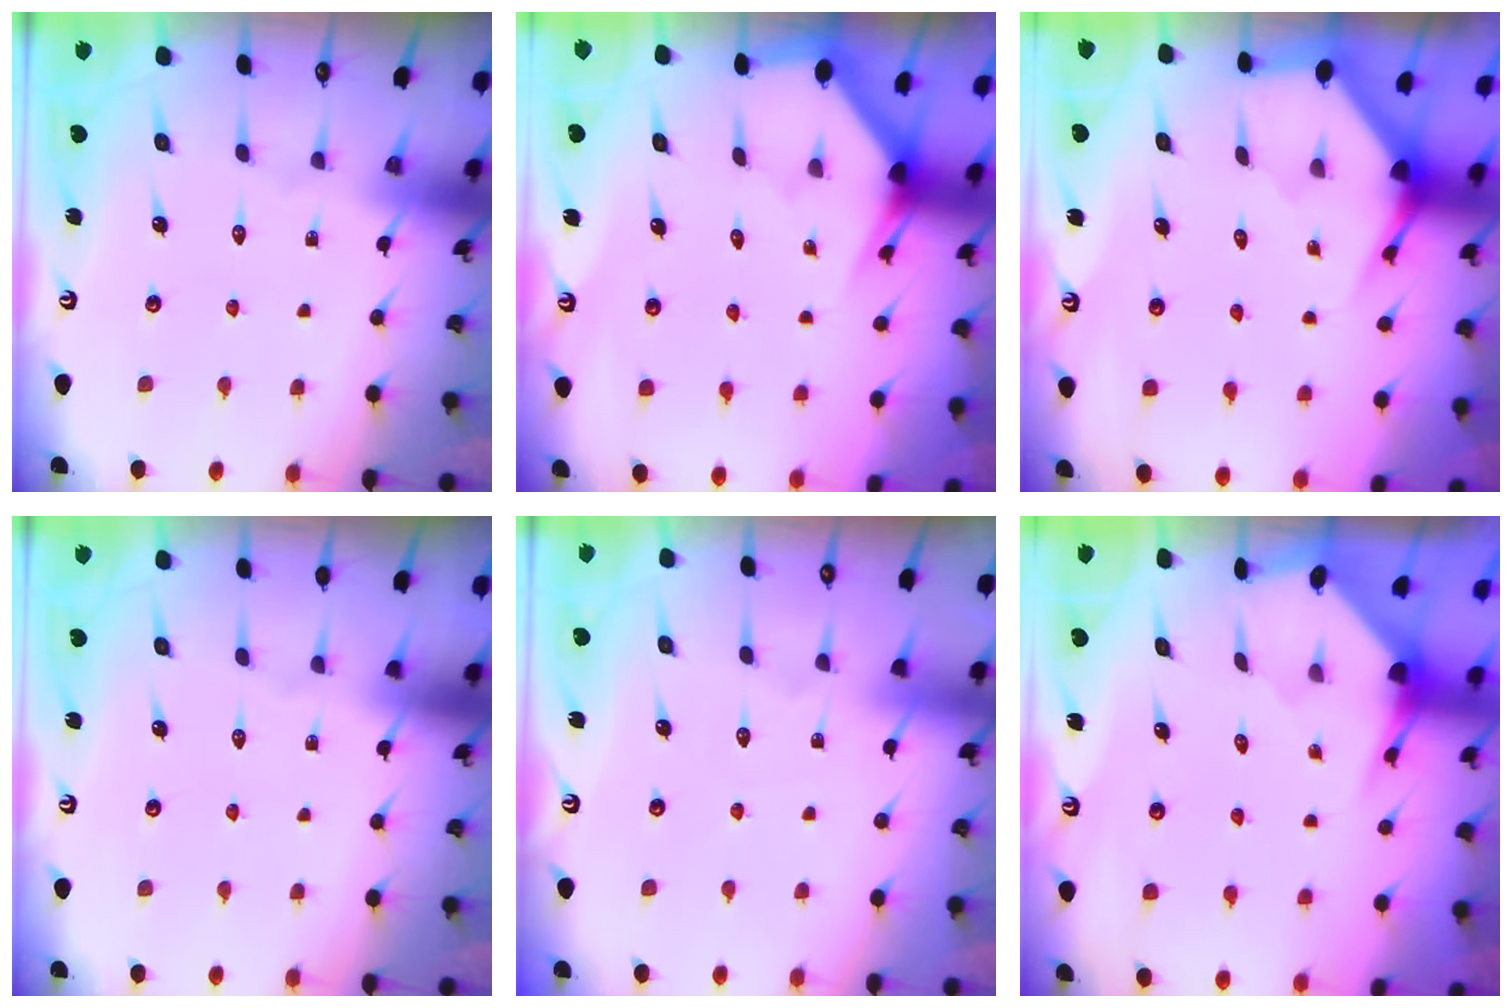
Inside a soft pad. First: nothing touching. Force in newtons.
{"total": 3.0, "press": 3.0, "slide": 0.1}
{"total": 3.6, "press": 3.6, "slide": 0.1}
{"total": 0.0}
{"total": 2.9, "press": 2.9, "slide": 0.3}
{"total": 3.2, "press": 3.2, "slide": 0.3}